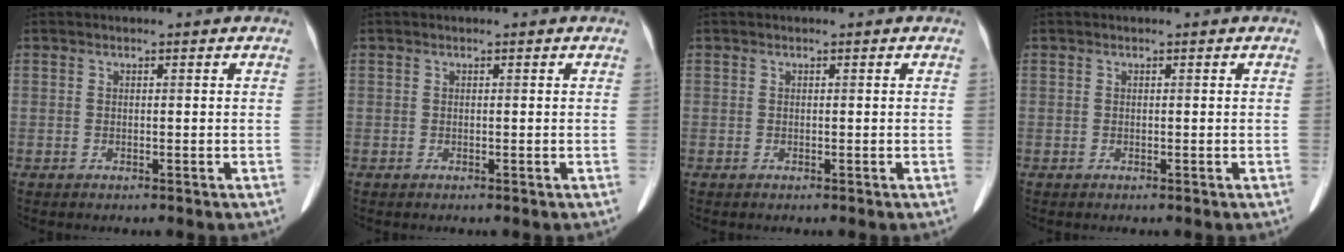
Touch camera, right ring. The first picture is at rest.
{"total": 0.0}
{"total": 0.0}
{"total": 0.0}